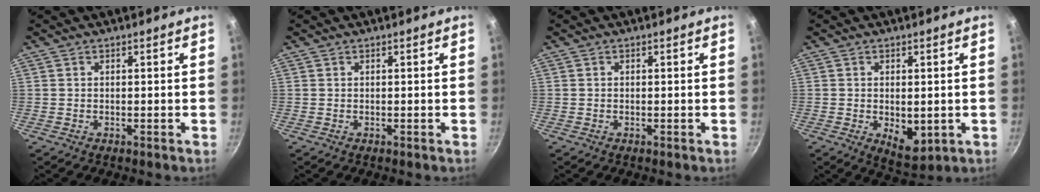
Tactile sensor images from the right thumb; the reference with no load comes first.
{"total": 0.0}
{"total": 0.0}
{"total": 6.6, "force": [-0.9, 3.8, 5.3], "torque": [-0.066, -0.013, 0.001]}